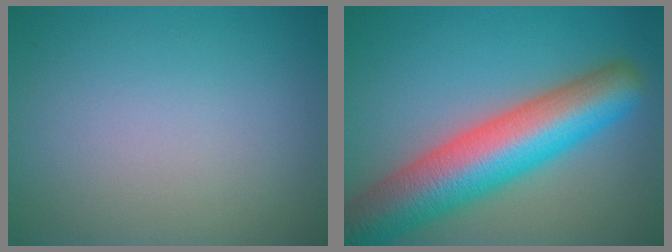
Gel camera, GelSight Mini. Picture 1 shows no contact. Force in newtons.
{"total": 11.3, "press": 11.3, "slide": 0.5}